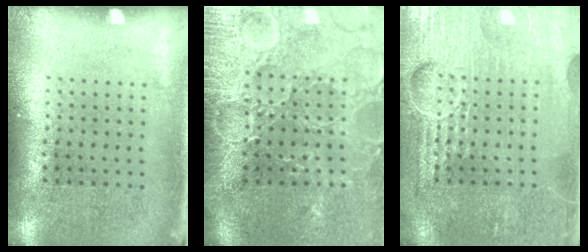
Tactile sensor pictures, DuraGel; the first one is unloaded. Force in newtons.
{"total": 4.0, "press": 3.7, "slide": 1.5}
{"total": 4.0, "press": 4.0, "slide": 0.5}